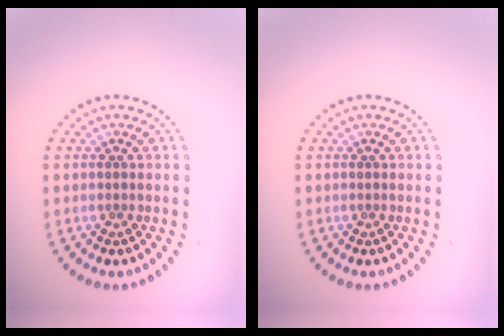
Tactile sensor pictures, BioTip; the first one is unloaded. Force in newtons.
{"total": 0.0}